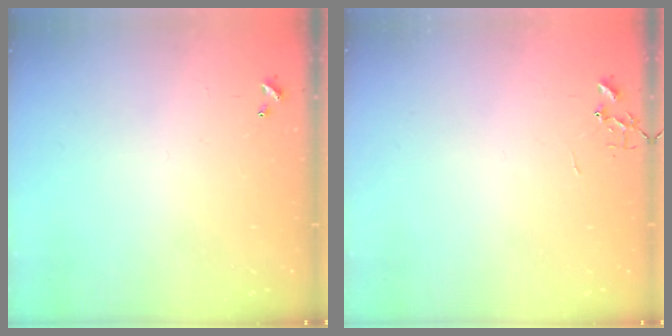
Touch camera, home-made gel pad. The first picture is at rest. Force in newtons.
{"total": 0.0}